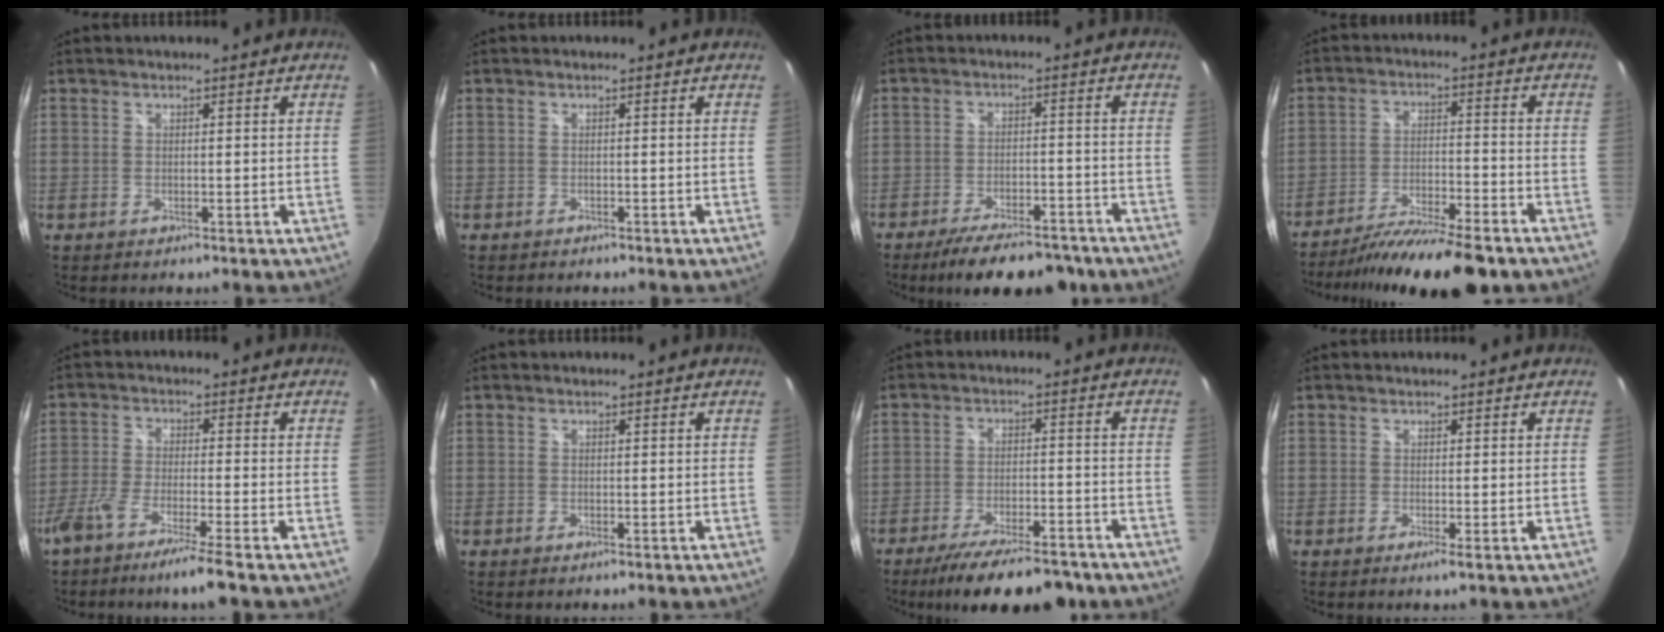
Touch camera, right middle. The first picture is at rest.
{"total": 1.0, "force": [-0.9, 0.4, 0.0], "torque": [-0.006, -0.001, -0.013]}
{"total": 13.9, "force": [-11.3, 4.2, 7.0], "torque": [-0.132, -0.018, -0.161]}
{"total": 15.7, "force": [-13.3, 1.5, 8.1], "torque": [-0.158, -0.032, -0.216]}
{"total": 7.8, "force": [-5.9, -0.6, 5.0], "torque": [-0.113, -0.015, -0.111]}
{"total": 0.0}
{"total": 14.3, "force": [-11.7, 3.4, 7.6], "torque": [-0.144, -0.025, -0.175]}
{"total": 0.6, "force": [-0.1, -0.2, 0.6], "torque": [-0.014, -0.004, -0.003]}